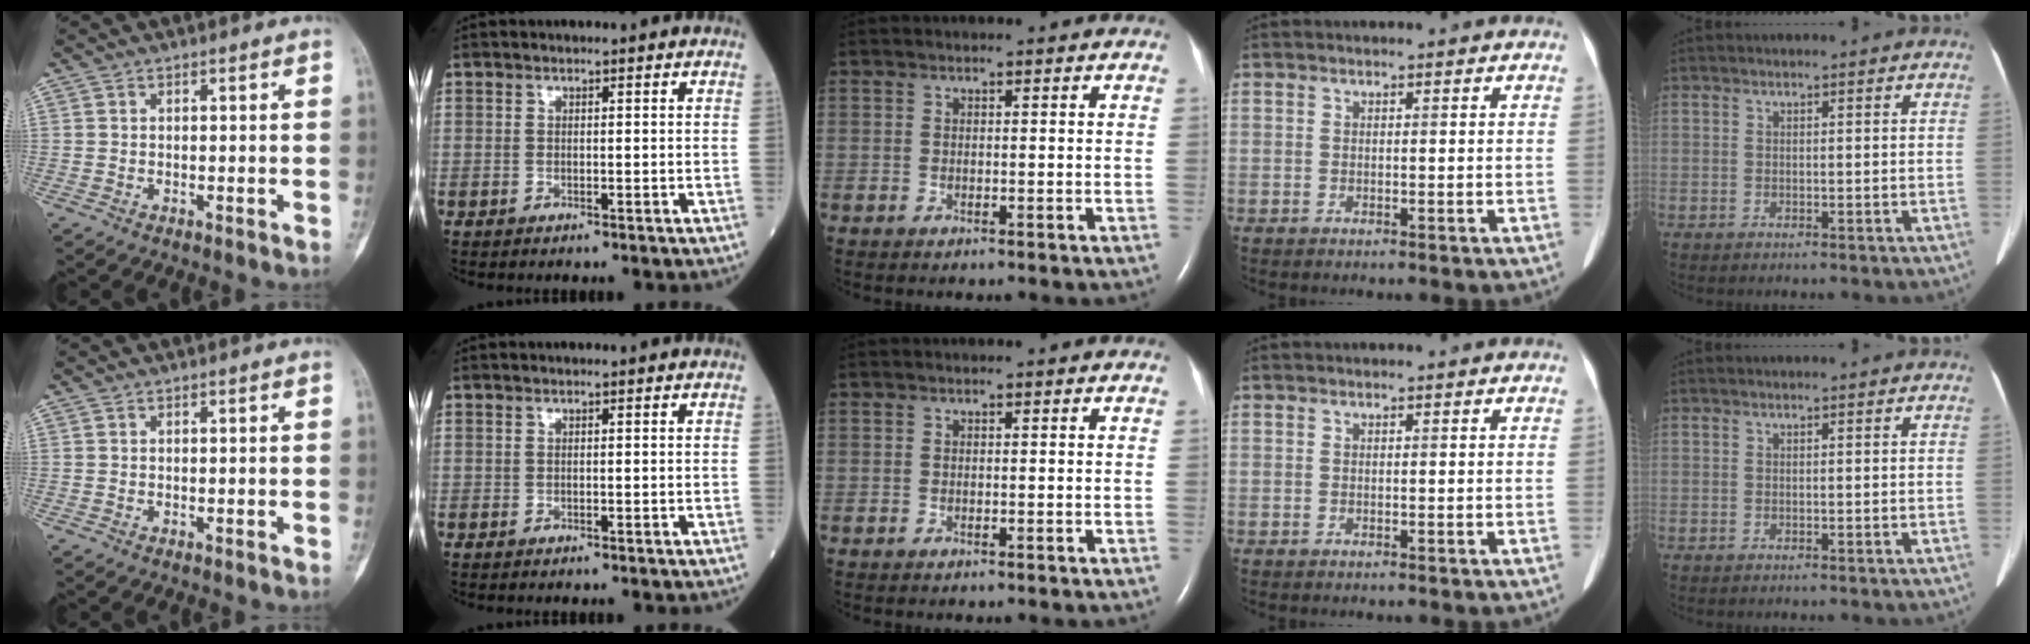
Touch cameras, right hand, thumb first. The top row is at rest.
{}